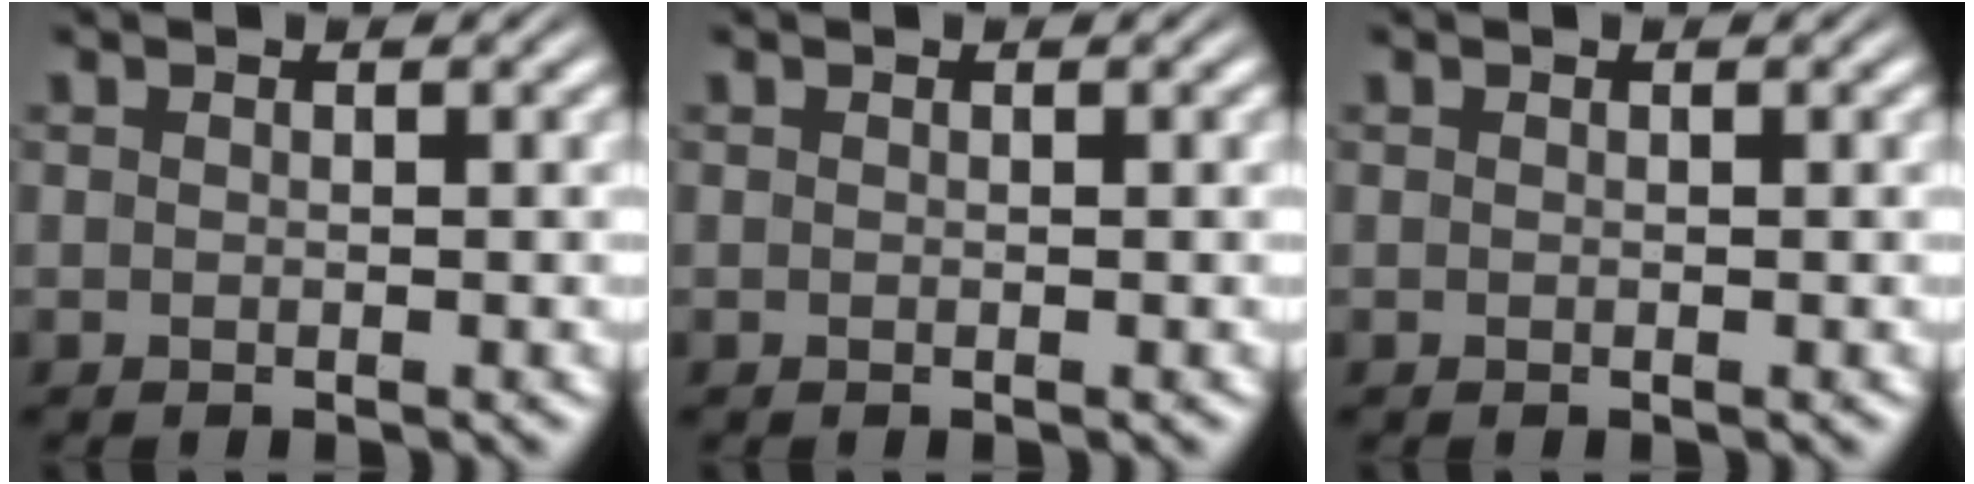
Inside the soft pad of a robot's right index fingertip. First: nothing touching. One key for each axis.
{"total": 0.0}
{"total": 0.0}